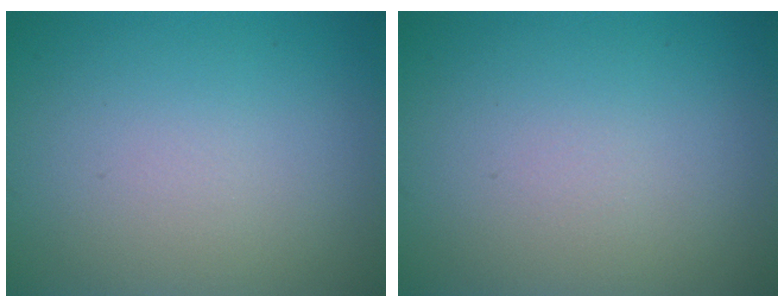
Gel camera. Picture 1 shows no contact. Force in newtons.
{"total": 0.0}